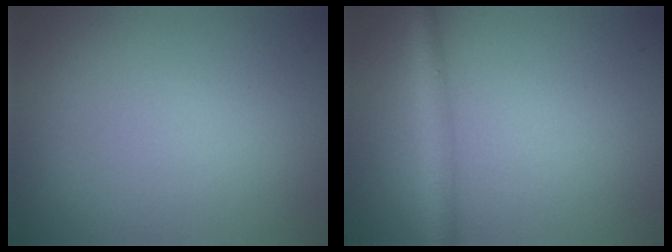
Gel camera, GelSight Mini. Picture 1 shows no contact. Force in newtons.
{"total": 2.9, "press": 2.9, "slide": 0.1}